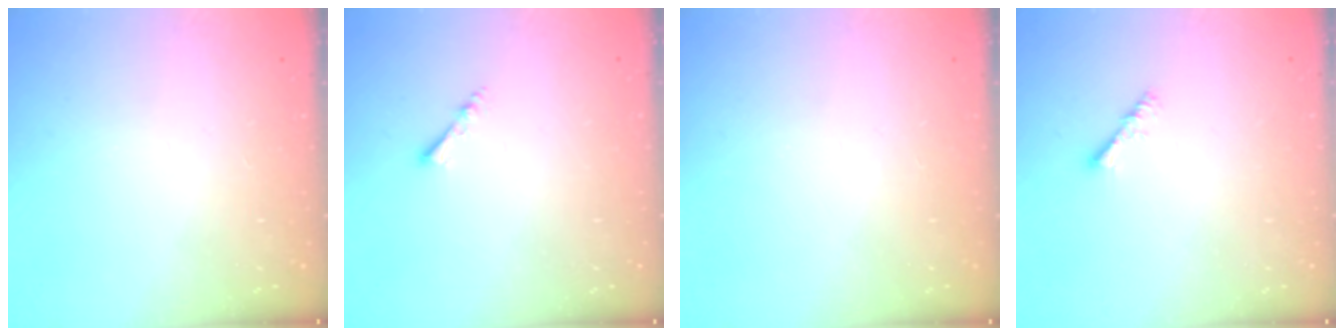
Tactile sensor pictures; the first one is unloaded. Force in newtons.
{"total": 2.2, "press": 2.1, "slide": 0.4}
{"total": 0.0}
{"total": 2.4, "press": 2.4, "slide": 0.3}